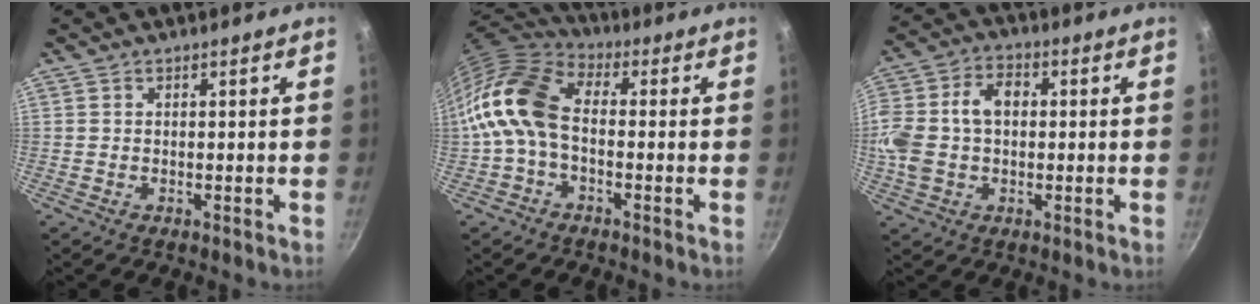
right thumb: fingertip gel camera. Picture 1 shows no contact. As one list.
[{"total": 12.6, "force": [-1.4, 8.0, 9.6], "torque": [-0.181, 0.036, -0.047]}, {"total": 13.5, "force": [0.4, 9.5, 9.5], "torque": [-0.182, 0.030, 0.000]}]